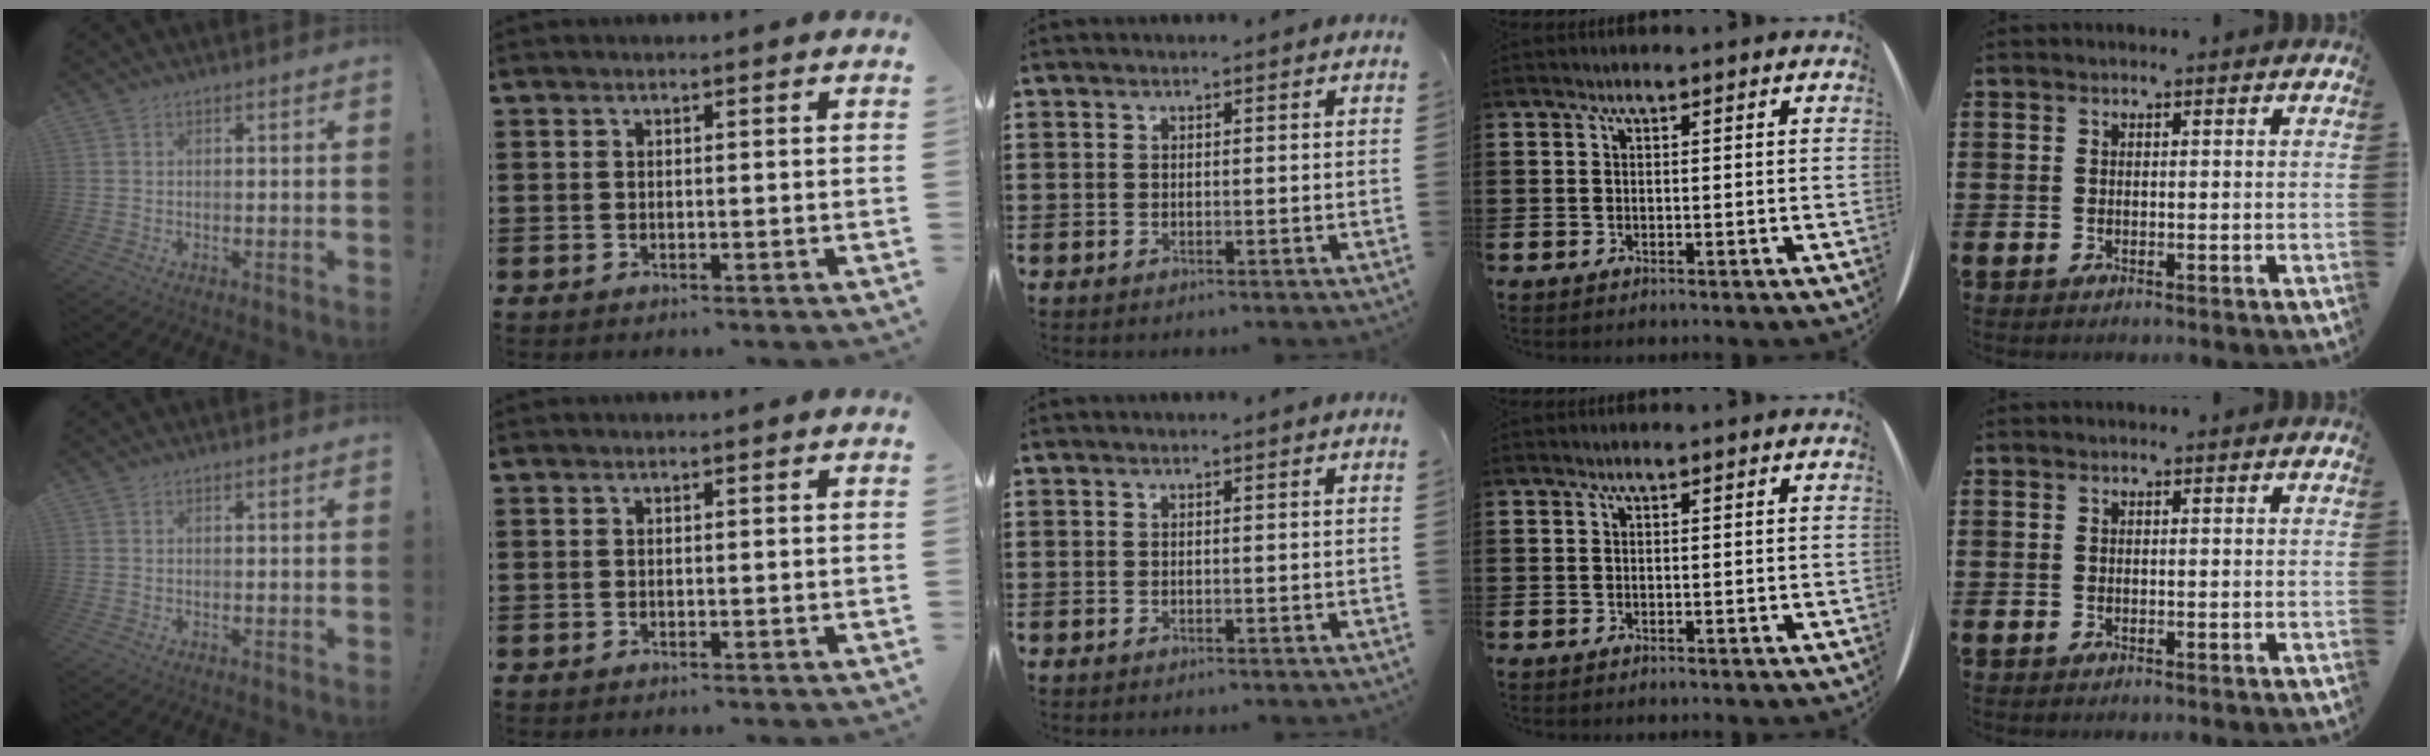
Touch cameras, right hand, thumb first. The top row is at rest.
{}